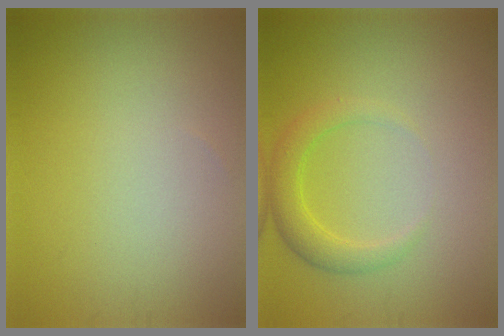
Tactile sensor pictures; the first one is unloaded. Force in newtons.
{"total": 2.5, "press": 2.5, "slide": 0.2}